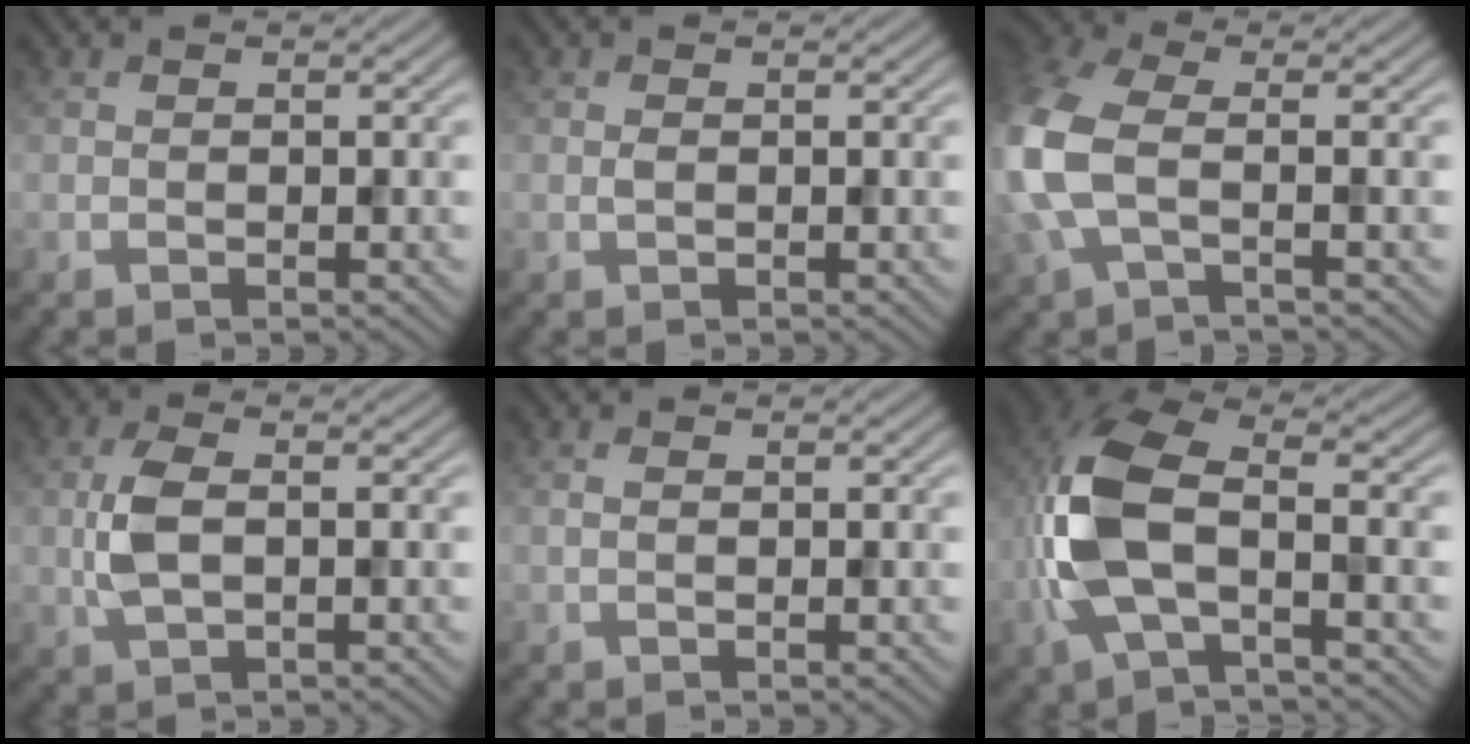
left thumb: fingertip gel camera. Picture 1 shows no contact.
{"total": 0.7, "force": [0.0, 0.3, 0.6], "torque": [-0.014, -0.001, -0.001]}
{"total": 9.2, "force": [-0.4, 5.0, 7.7], "torque": [-0.229, -0.003, -0.016]}
{"total": 4.5, "force": [-0.1, 2.2, 3.9], "torque": [-0.100, 0.003, -0.006]}
{"total": 0.7, "force": [0.1, 0.2, 0.6], "torque": [-0.015, 0.001, 0.001]}
{"total": 11.0, "force": [-2.0, 5.4, 9.4], "torque": [-0.237, 0.002, -0.049]}